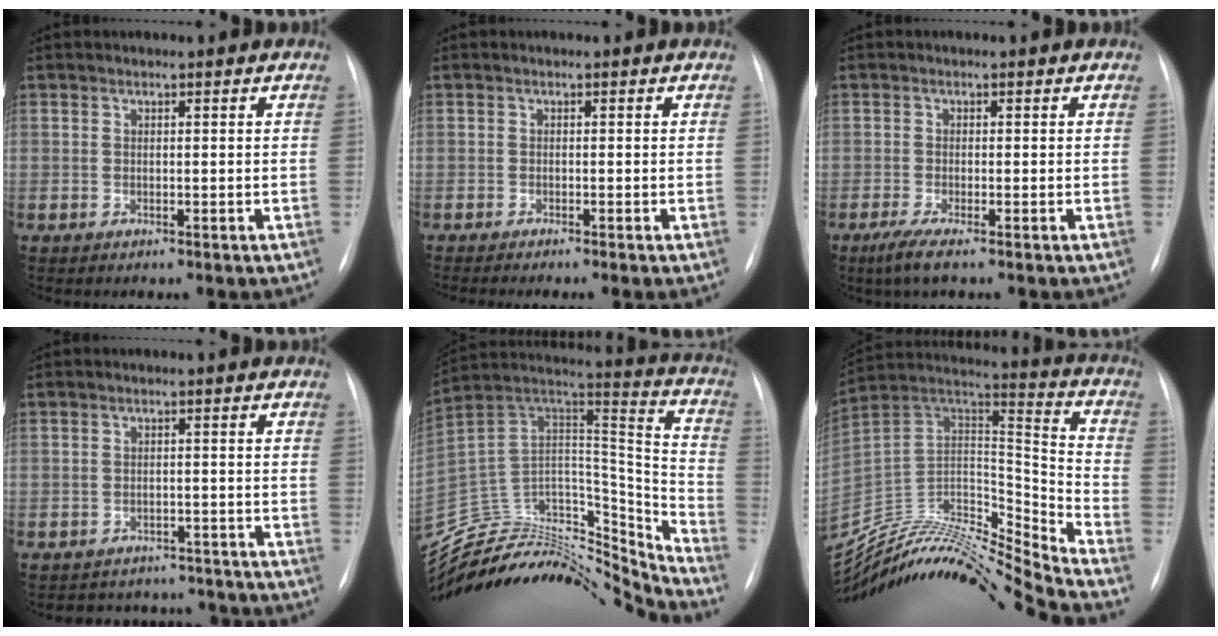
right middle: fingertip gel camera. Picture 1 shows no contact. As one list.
[{"total": 3.4, "force": [-2.8, -0.5, 1.9], "torque": [-0.015, -0.001, -0.039]}, {"total": 2.9, "force": [-1.8, 0.1, 2.3], "torque": [-0.053, -0.011, -0.039]}, {"total": 8.8, "force": [-8.1, 3.4, 0.5], "torque": [-0.002, 0.022, -0.096]}, {"total": 34.8, "force": [-31.9, 7.8, 11.4], "torque": [-0.208, -0.002, -0.492]}, {"total": 24.5, "force": [-23.3, 0.5, 7.6], "torque": [-0.158, 0.027, -0.390]}]